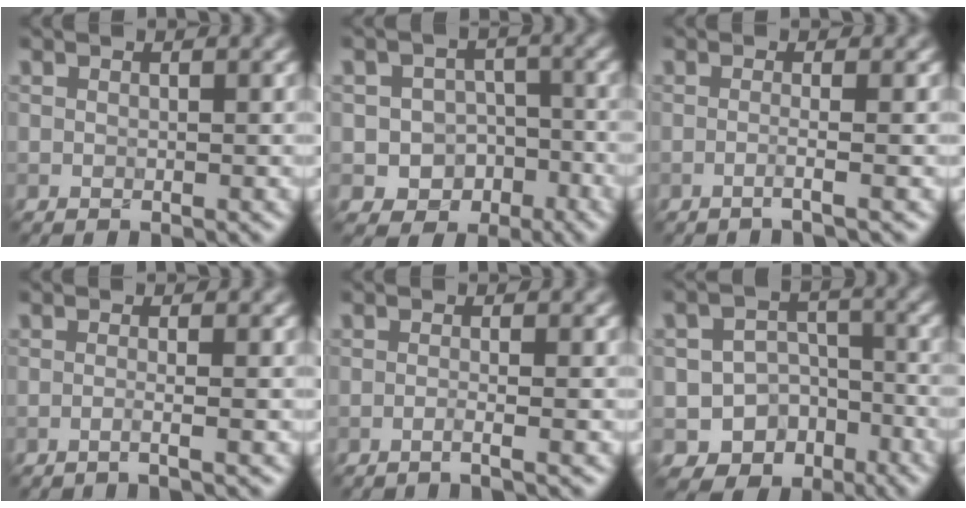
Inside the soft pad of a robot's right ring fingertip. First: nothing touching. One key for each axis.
{"total": 5.0, "fx": -2.1, "fy": 4.3, "fz": 1.3, "tx": 0.003, "ty": 0.005, "tz": -0.046}
{"total": 1.6, "fx": -0.6, "fy": 0.3, "fz": 1.4, "tx": -0.015, "ty": -0.003, "tz": -0.027}
{"total": 1.4, "fx": -0.3, "fy": 0.5, "fz": 1.3, "tx": -0.012, "ty": -0.010, "tz": -0.026}
{"total": 1.3, "fx": -0.5, "fy": 0.3, "fz": 1.1, "tx": -0.011, "ty": -0.006, "tz": -0.022}
{"total": 7.4, "fx": -4.2, "fy": 5.8, "fz": 2.0, "tx": -0.007, "ty": -0.007, "tz": -0.069}